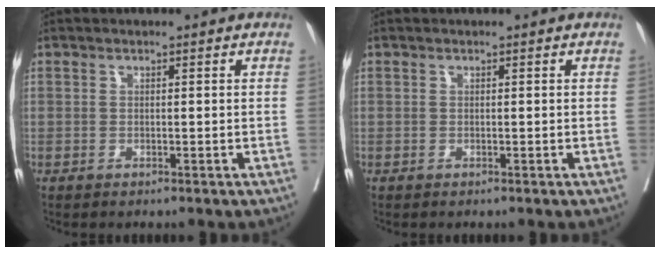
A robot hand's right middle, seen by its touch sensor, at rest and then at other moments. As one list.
[{"total": 0.0}]